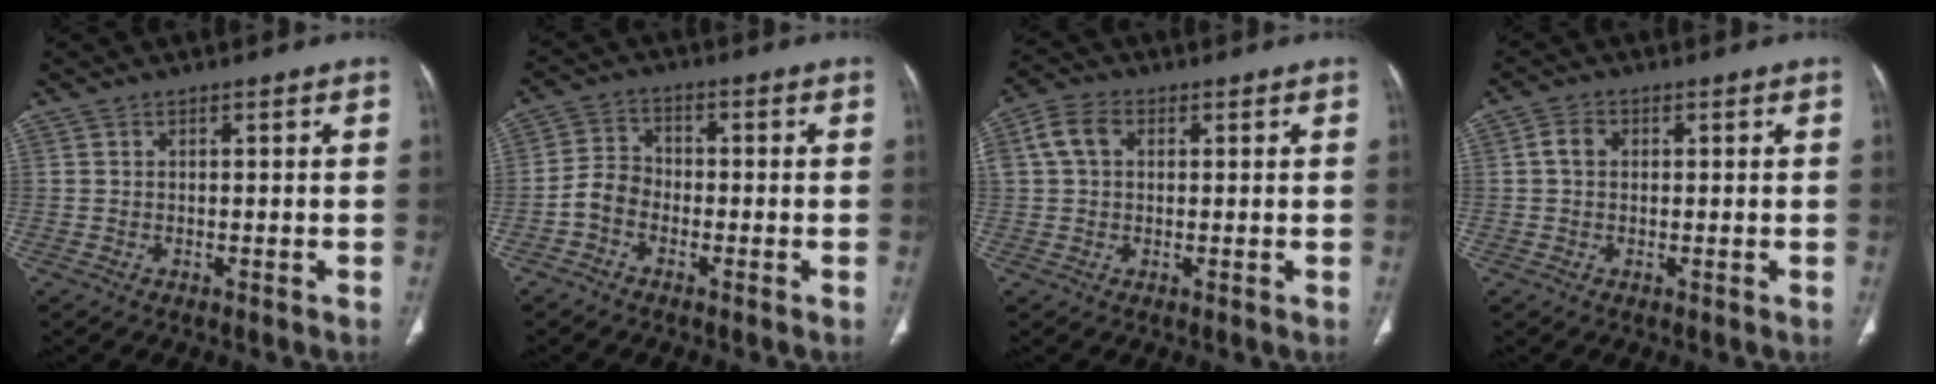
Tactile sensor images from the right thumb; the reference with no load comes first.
{"total": 4.7, "force": [-2.0, 3.5, 2.3], "torque": [-0.031, 0.019, -0.050]}
{"total": 5.7, "force": [1.3, 4.1, 3.8], "torque": [-0.078, 0.017, 0.021]}
{"total": 2.9, "force": [0.4, 2.2, 1.8], "torque": [-0.028, 0.006, 0.005]}